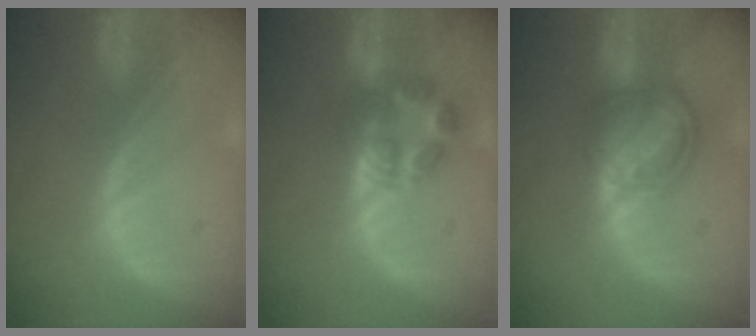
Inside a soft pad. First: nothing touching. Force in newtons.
{"total": 5.8, "press": 5.8, "slide": 0.5}
{"total": 7.8, "press": 6.7, "slide": 3.8}